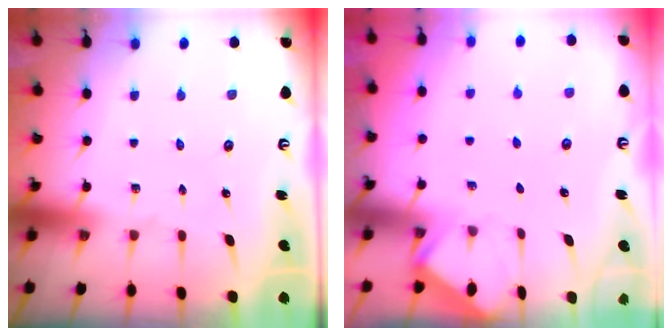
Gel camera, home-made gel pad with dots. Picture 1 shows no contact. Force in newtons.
{"total": 1.6, "press": 1.6, "slide": 0.1}